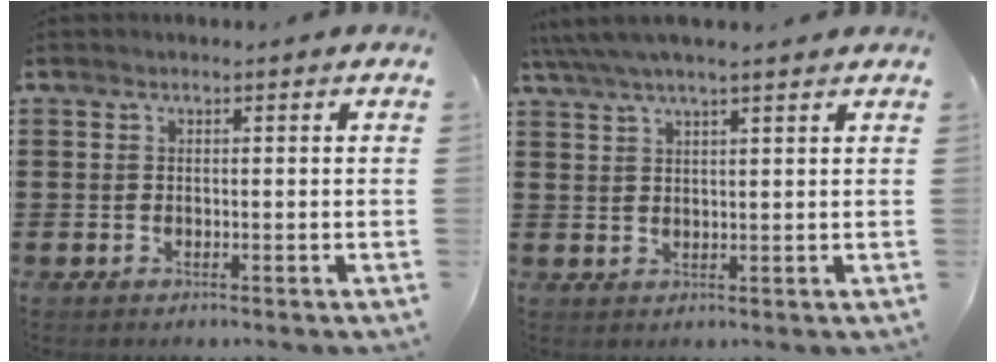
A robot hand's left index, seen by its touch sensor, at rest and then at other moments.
{"total": 3.8, "force": [3.0, 0.4, 2.3], "torque": [-0.053, -0.002, 0.054]}